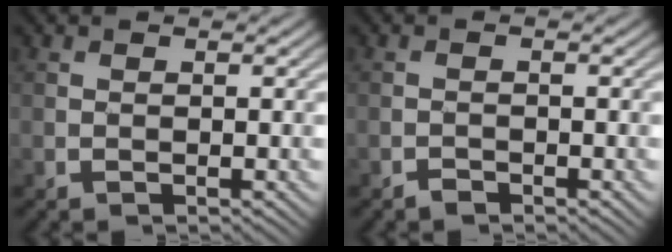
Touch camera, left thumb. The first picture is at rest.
{"total": 0.9, "force": [-0.8, 0.3, 0.3], "torque": [-0.003, 0.000, -0.016]}